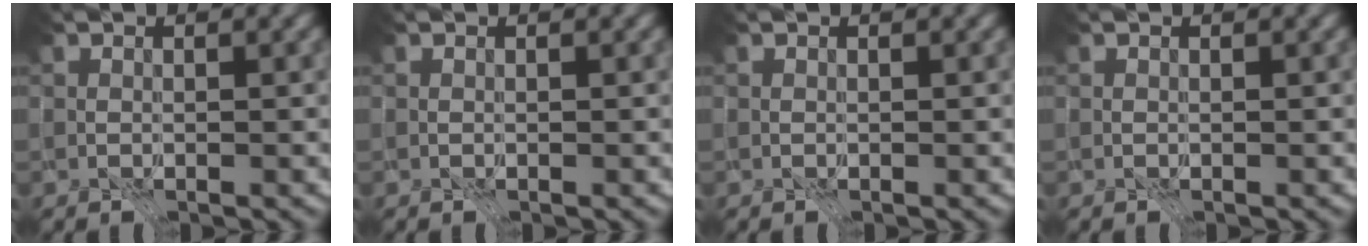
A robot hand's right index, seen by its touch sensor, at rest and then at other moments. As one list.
[{"total": 0.0}, {"total": 0.0}, {"total": 0.0}]